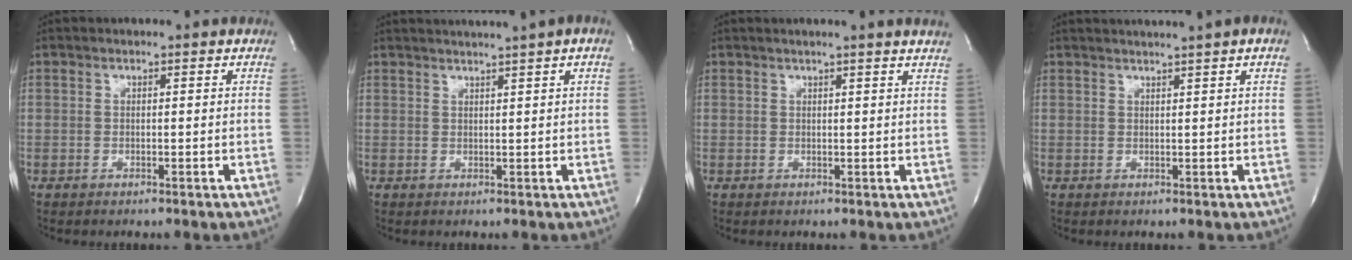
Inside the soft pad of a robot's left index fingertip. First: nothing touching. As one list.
[{"total": 5.4, "force": [4.3, -1.2, 3.1], "torque": [-0.043, 0.016, 0.054]}, {"total": 5.1, "force": [4.4, -0.9, 2.4], "torque": [-0.032, 0.008, 0.042]}, {"total": 4.3, "force": [3.5, -1.1, 2.3], "torque": [-0.033, 0.013, 0.049]}]